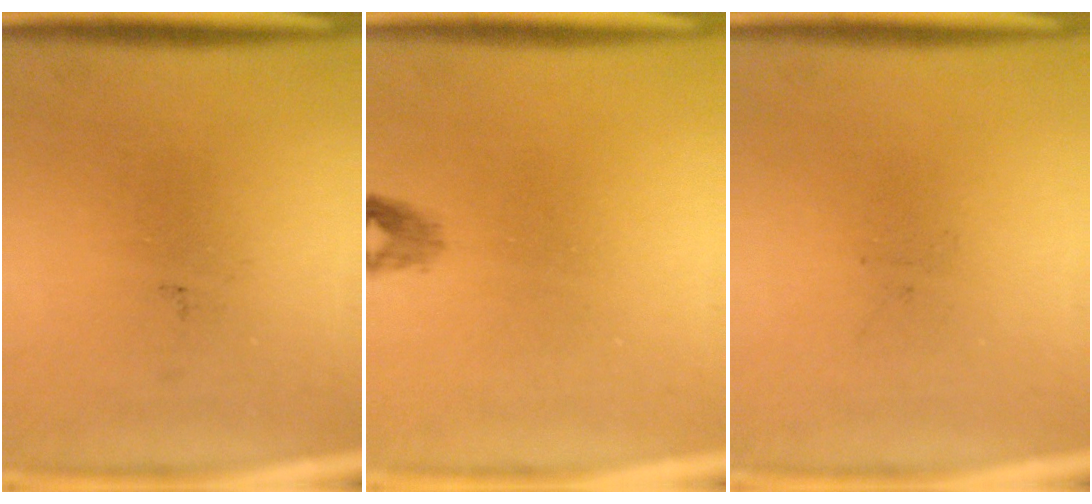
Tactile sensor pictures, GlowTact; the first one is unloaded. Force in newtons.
{"total": 1.2}
{"total": 0.0}